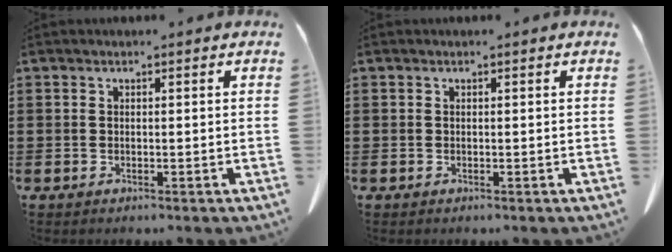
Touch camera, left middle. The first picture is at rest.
{"total": 0.0}